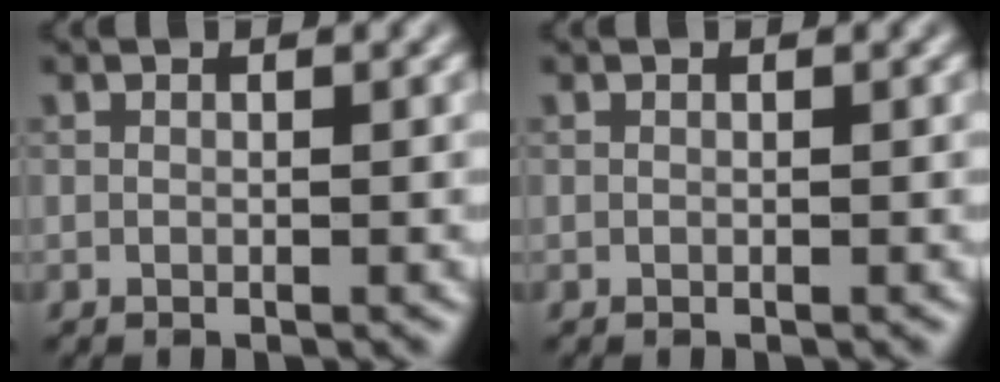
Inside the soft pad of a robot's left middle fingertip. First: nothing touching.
{"total": 0.0}